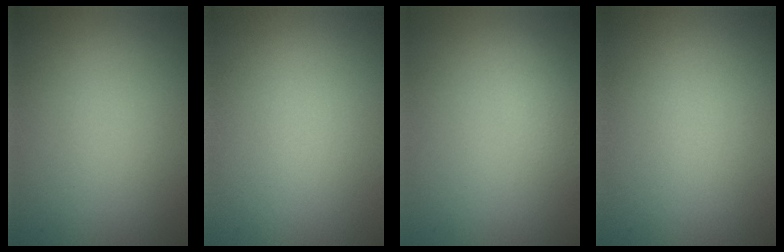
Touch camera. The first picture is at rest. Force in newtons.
{"total": 0.0}
{"total": 2.8, "press": 2.8, "slide": 0.1}
{"total": 0.0}